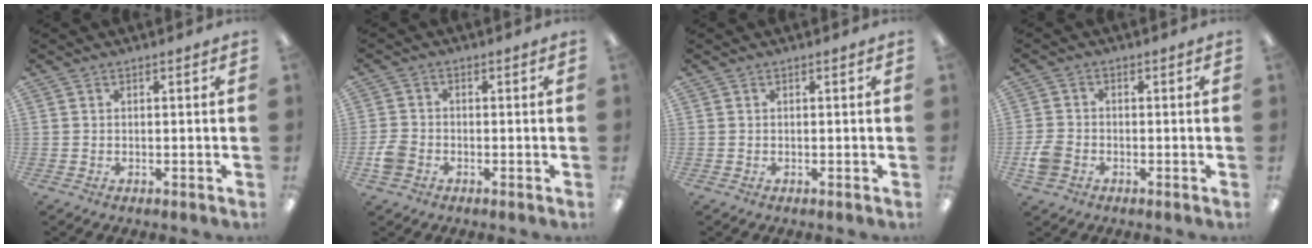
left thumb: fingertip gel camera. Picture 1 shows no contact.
{"total": 4.4, "force": [-1.9, 3.4, 2.1], "torque": [-0.028, 0.010, -0.035]}
{"total": 0.0}
{"total": 4.8, "force": [-1.9, 3.8, 2.3], "torque": [-0.032, 0.011, -0.034]}